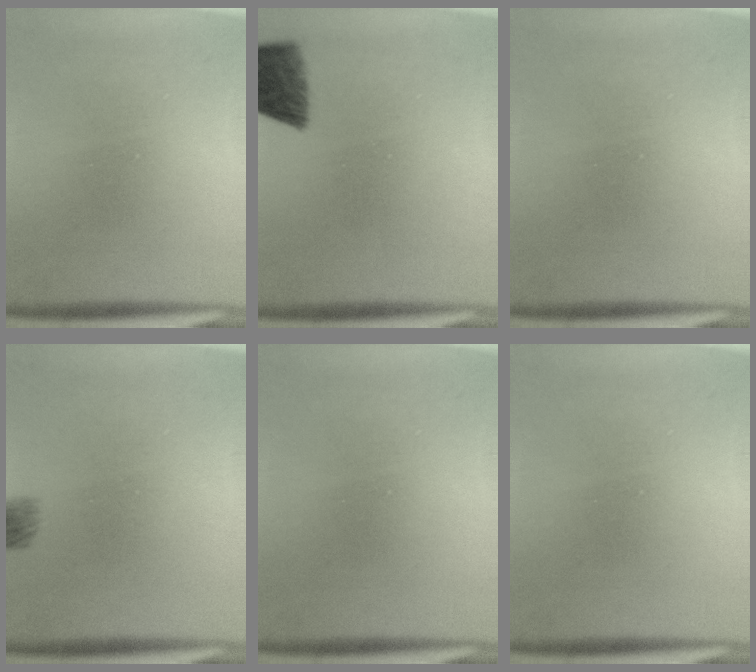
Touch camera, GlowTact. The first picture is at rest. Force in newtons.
{"total": 7.4}
{"total": 0.0}
{"total": 3.4}
{"total": 0.0}
{"total": 0.0}